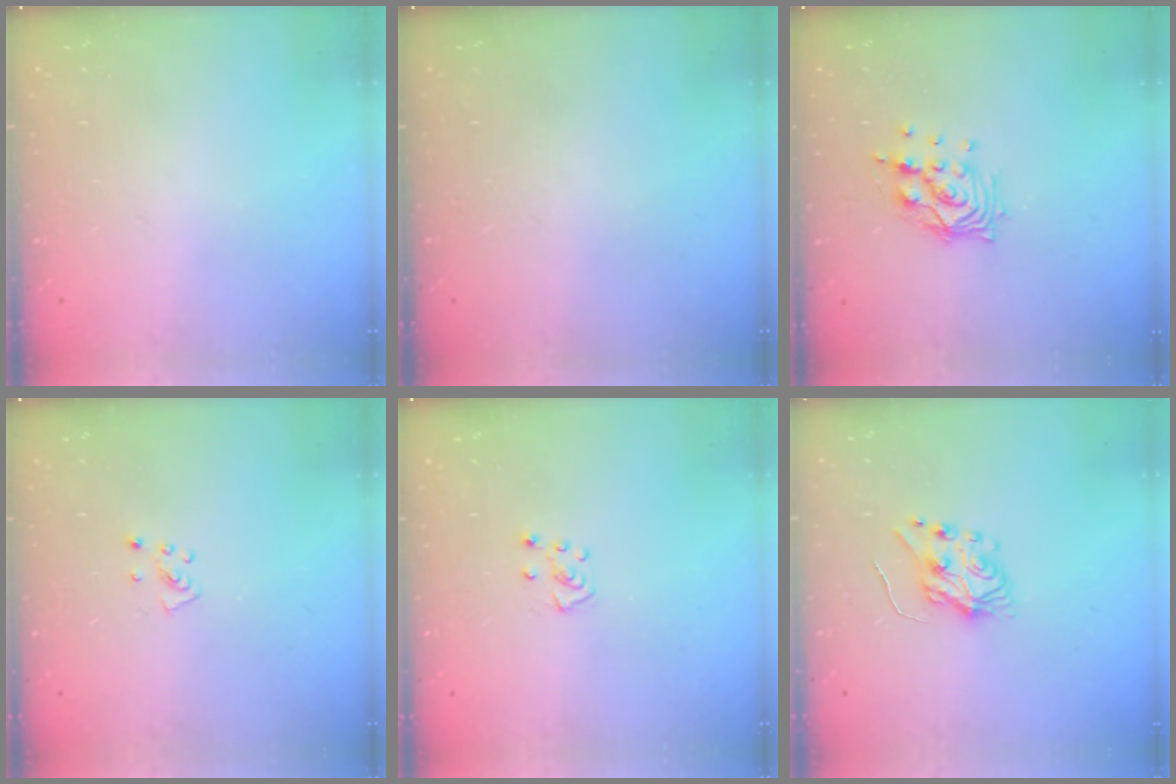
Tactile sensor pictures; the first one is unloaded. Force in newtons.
{"total": 0.0}
{"total": 9.6, "press": 9.6, "slide": 0.8}
{"total": 4.4, "press": 4.4, "slide": 0.3}
{"total": 3.7, "press": 3.6, "slide": 0.4}
{"total": 6.0, "press": 6.0, "slide": 0.6}